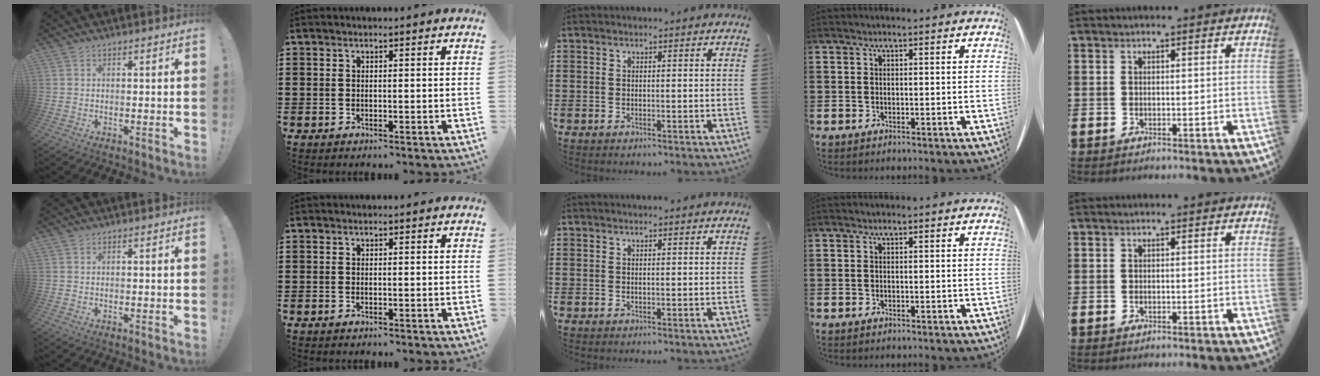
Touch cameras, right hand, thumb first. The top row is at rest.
{}